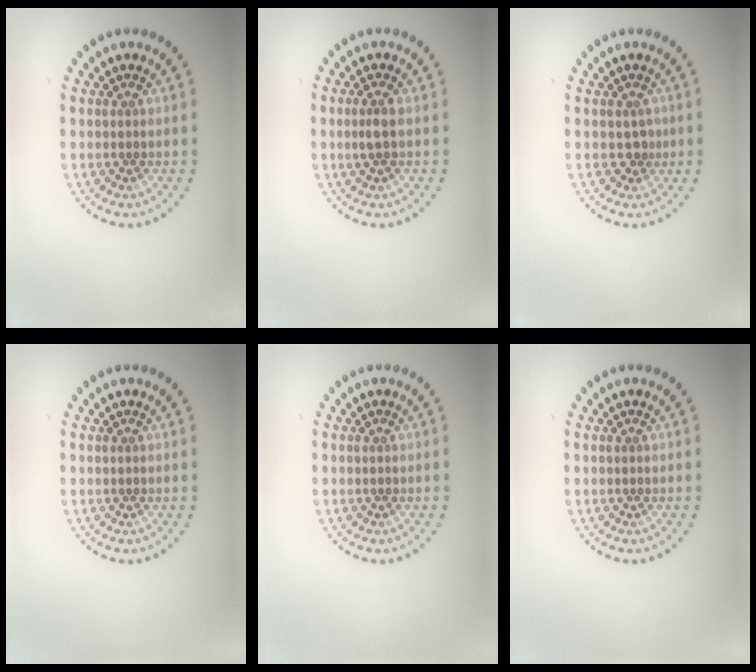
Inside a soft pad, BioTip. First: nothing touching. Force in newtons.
{"total": 1.4, "press": 1.4, "slide": 0.5}
{"total": 1.1, "press": 0.8, "slide": 0.7}
{"total": 0.0}
{"total": 0.0}
{"total": 0.0}